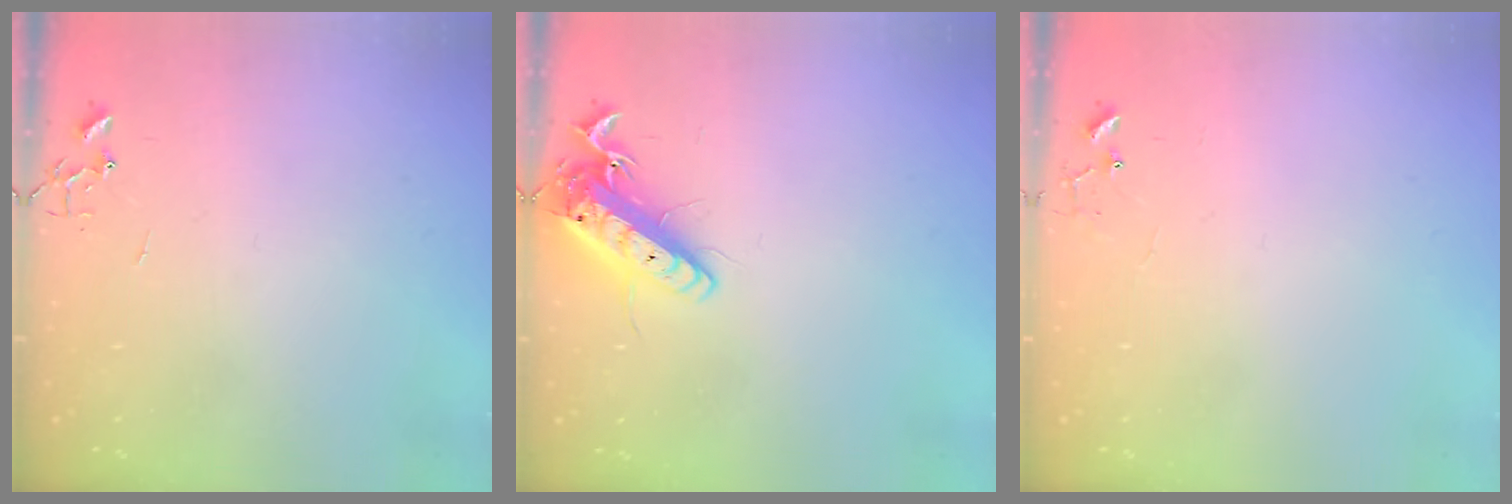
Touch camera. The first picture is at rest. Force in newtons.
{"total": 13.5, "press": 13.3, "slide": 2.3}
{"total": 6.1, "press": 6.0, "slide": 0.4}